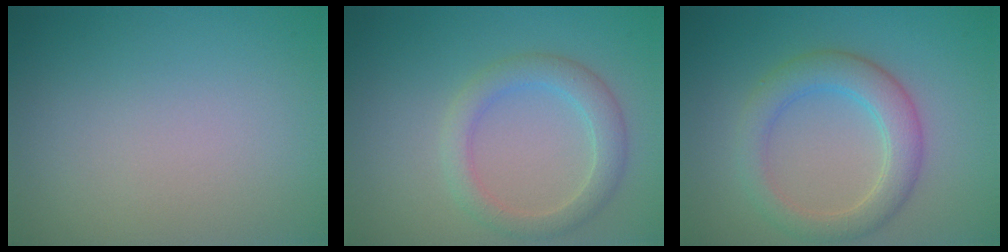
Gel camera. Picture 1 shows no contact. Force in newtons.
{"total": 3.1, "press": 3.1, "slide": 0.0}
{"total": 4.2, "press": 4.2, "slide": 0.3}